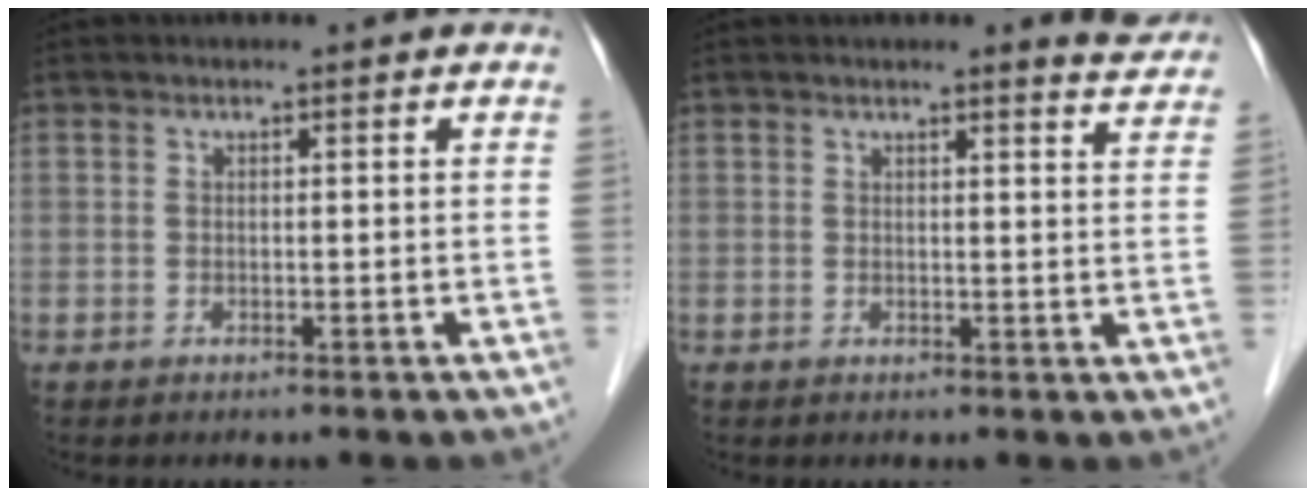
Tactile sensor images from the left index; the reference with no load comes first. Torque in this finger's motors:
{"motor_torque": [0.99, -1.15, 0.48, 0.04]}